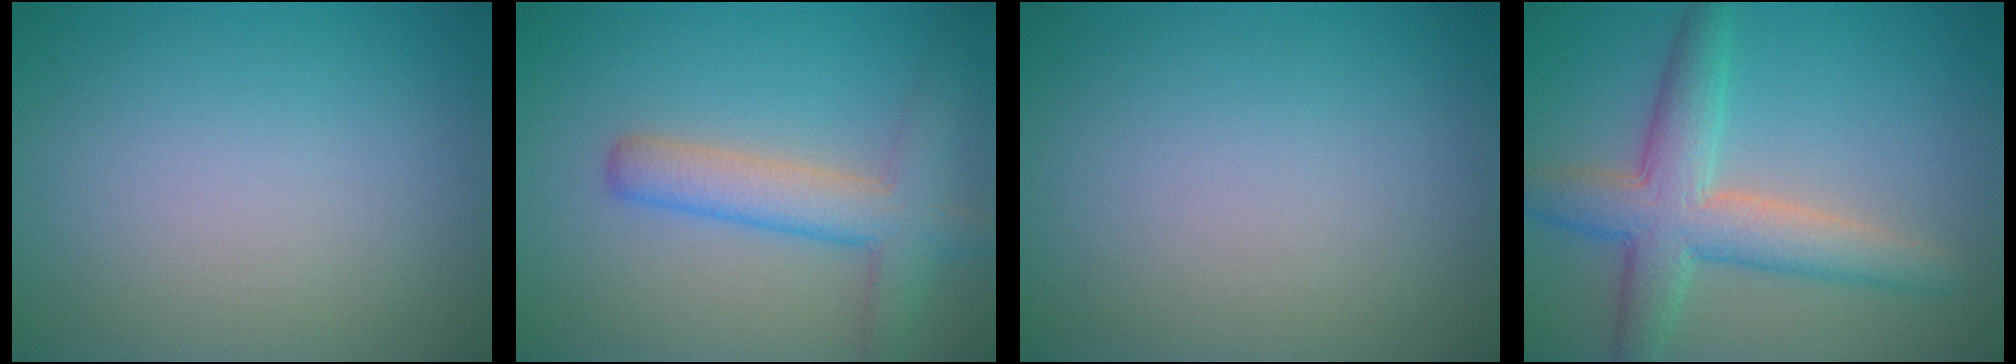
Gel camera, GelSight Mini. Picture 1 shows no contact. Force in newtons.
{"total": 4.5, "press": 4.5, "slide": 0.2}
{"total": 0.0}
{"total": 6.0, "press": 6.0, "slide": 0.5}